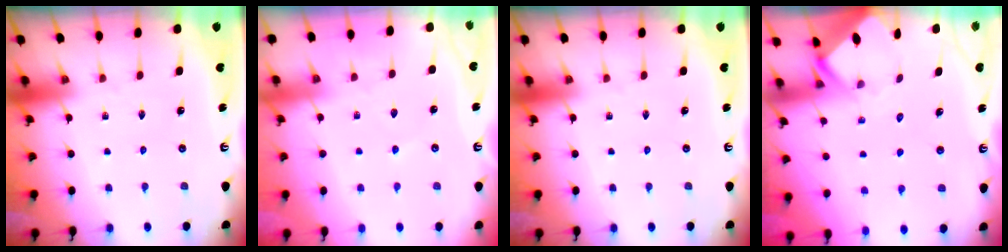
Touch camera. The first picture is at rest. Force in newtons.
{"total": 2.4, "press": 2.4, "slide": 0.5}
{"total": 0.0}
{"total": 2.6, "press": 2.6, "slide": 0.1}